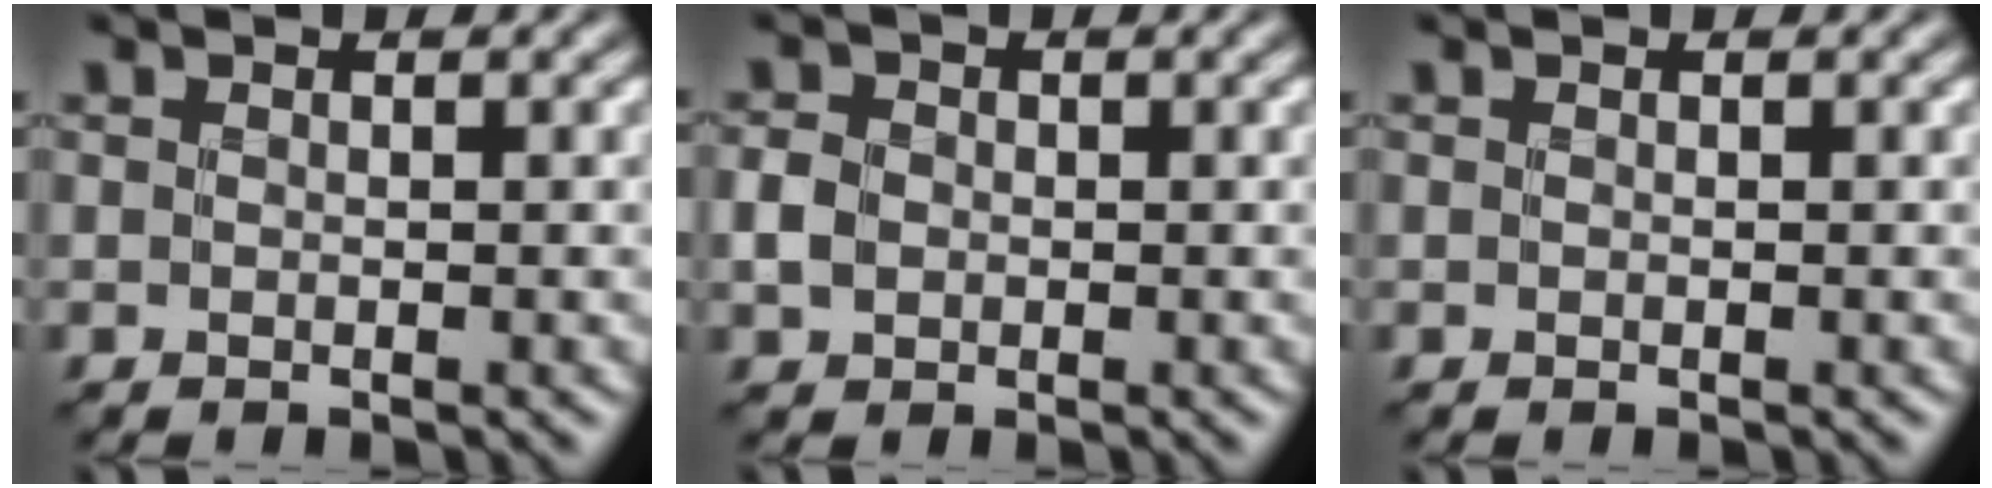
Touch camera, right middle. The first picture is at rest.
{"total": 2.1, "force": [-0.2, 1.8, 1.0], "torque": [-0.021, 0.000, -0.009]}
{"total": 0.0}